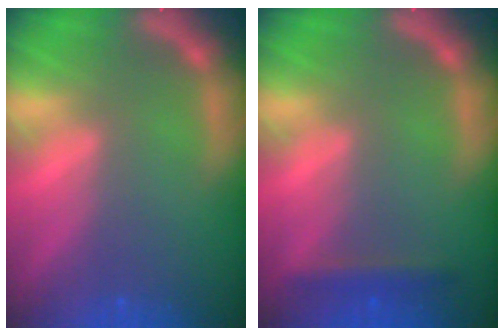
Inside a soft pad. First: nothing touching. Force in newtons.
{"total": 1.9}